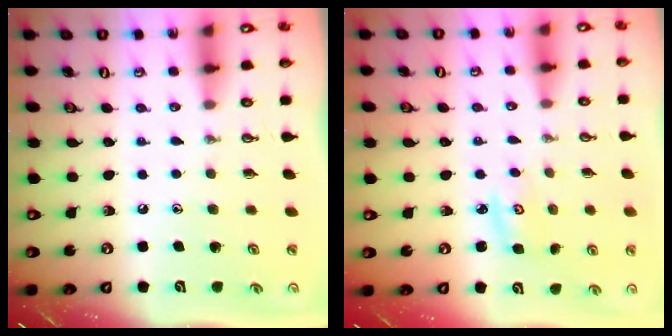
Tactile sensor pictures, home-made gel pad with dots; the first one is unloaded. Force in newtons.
{"total": 2.8, "press": 2.8, "slide": 0.2}